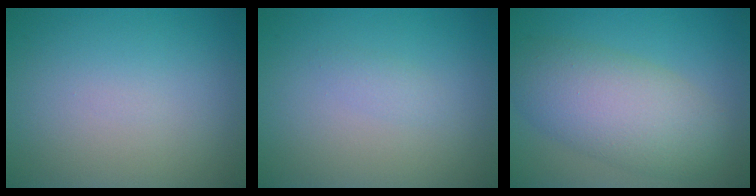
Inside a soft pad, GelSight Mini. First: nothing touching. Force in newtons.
{"total": 0.9, "press": 0.9, "slide": 0.1}
{"total": 7.3, "press": 7.3, "slide": 0.4}